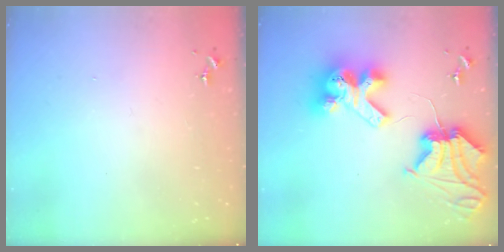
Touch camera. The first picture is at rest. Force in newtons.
{"total": 15.6, "press": 15.5, "slide": 2.1}